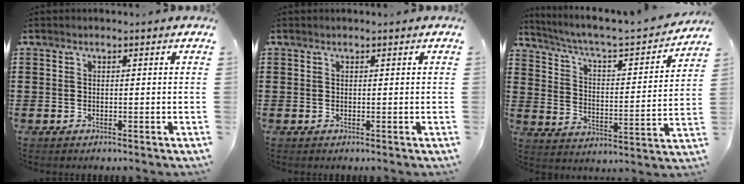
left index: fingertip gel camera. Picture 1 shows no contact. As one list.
[{"total": 0.0}, {"total": 4.2, "force": [3.5, 0.6, 2.2], "torque": [-0.064, -0.036, 0.047]}]